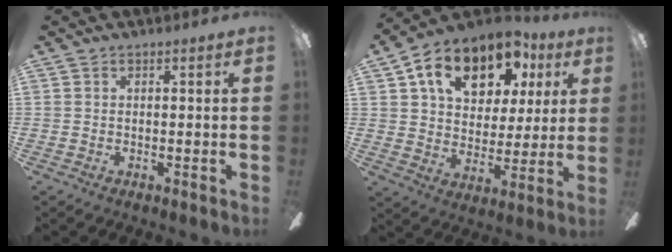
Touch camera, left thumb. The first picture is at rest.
{"total": 17.1, "force": [9.9, 10.6, 9.1], "torque": [-0.151, -0.041, 0.177]}